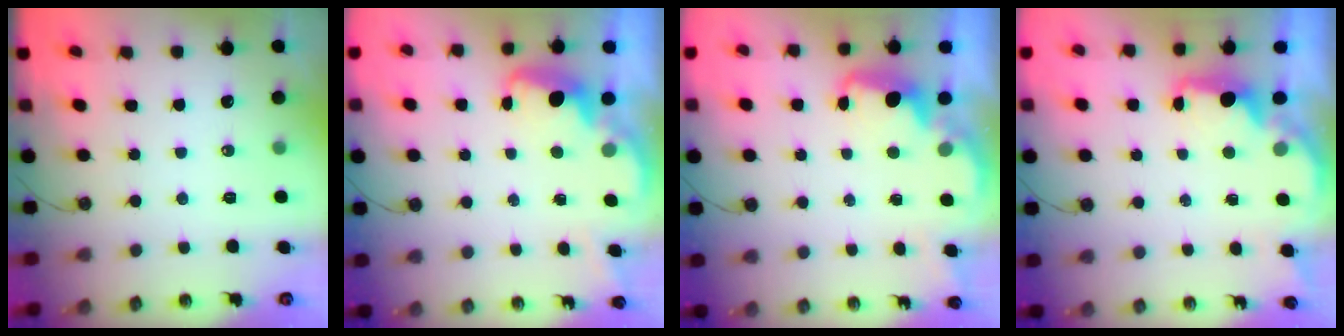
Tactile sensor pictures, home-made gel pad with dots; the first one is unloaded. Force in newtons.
{"total": 2.7, "press": 2.6, "slide": 0.8}
{"total": 2.2, "press": 2.1, "slide": 0.6}
{"total": 2.4, "press": 2.2, "slide": 0.8}